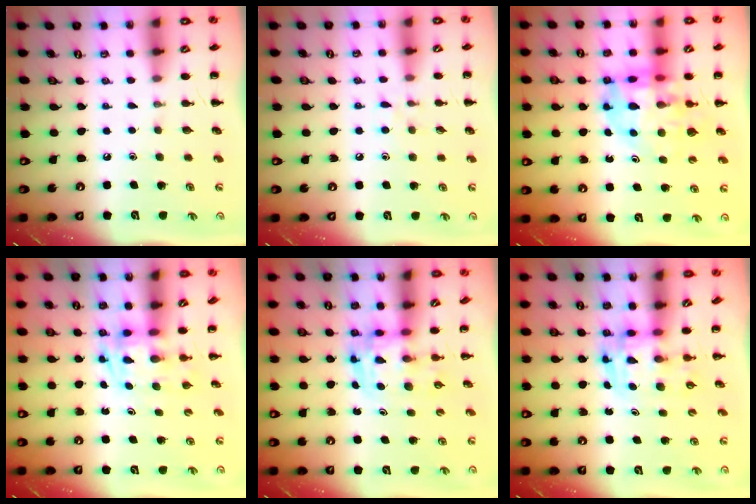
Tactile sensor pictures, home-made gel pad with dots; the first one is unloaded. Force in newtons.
{"total": 6.7, "press": 6.4, "slide": 1.9}
{"total": 13.0, "press": 12.5, "slide": 3.7}
{"total": 2.8, "press": 2.7, "slide": 0.7}
{"total": 3.7, "press": 3.6, "slide": 0.6}
{"total": 3.6, "press": 3.5, "slide": 0.6}